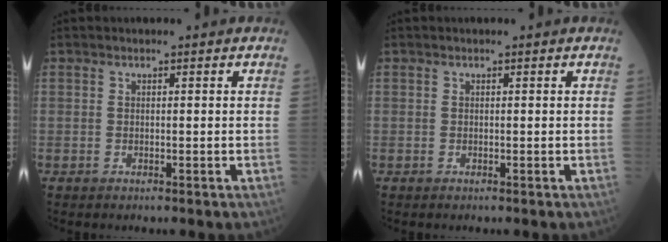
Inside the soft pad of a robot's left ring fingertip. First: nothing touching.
{"total": 0.0}